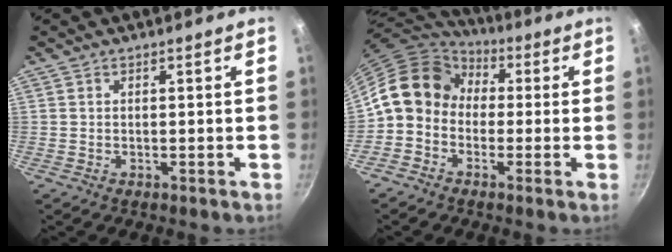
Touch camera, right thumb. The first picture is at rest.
{"total": 11.9, "force": [0.0, 10.0, 6.4], "torque": [-0.080, 0.037, -0.026]}